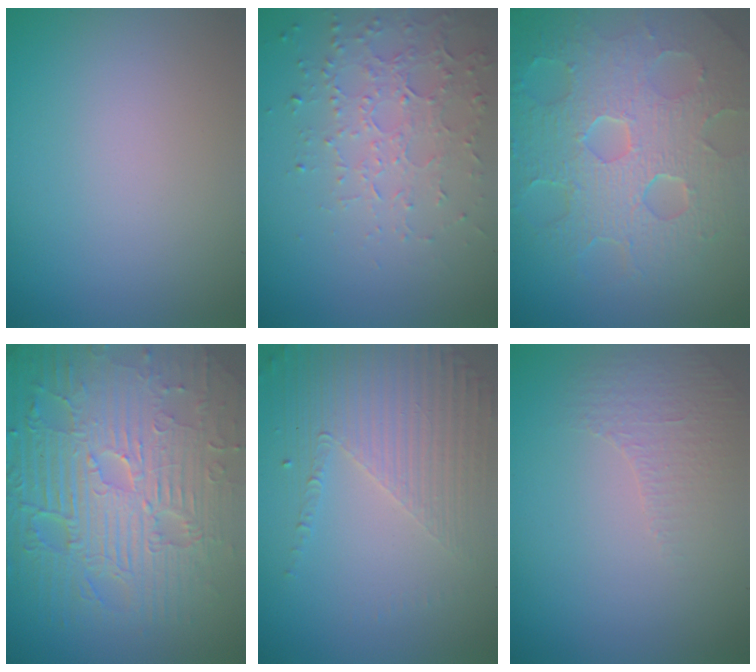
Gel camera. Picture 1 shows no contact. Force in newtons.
{"total": 3.5, "press": 3.0, "slide": 1.7}
{"total": 8.7, "press": 5.9, "slide": 6.5}
{"total": 11.4, "press": 7.4, "slide": 8.7}
{"total": 4.4, "press": 3.1, "slide": 3.2}
{"total": 1.1, "press": 0.7, "slide": 0.8}